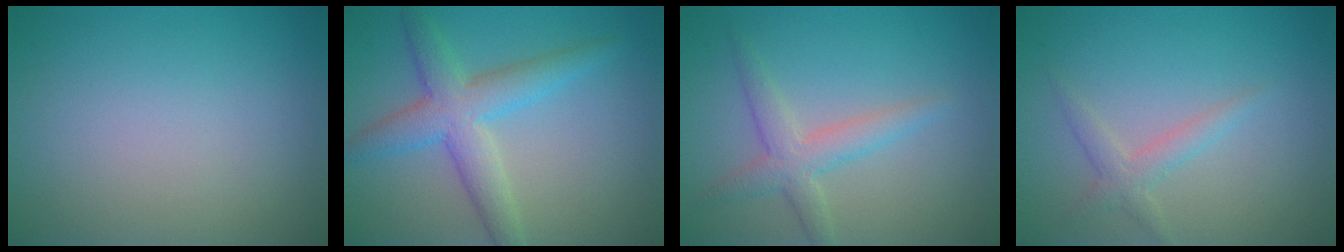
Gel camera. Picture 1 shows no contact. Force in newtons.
{"total": 4.9, "press": 4.9, "slide": 0.1}
{"total": 2.9, "press": 2.9, "slide": 0.1}
{"total": 1.8, "press": 1.8, "slide": 0.1}